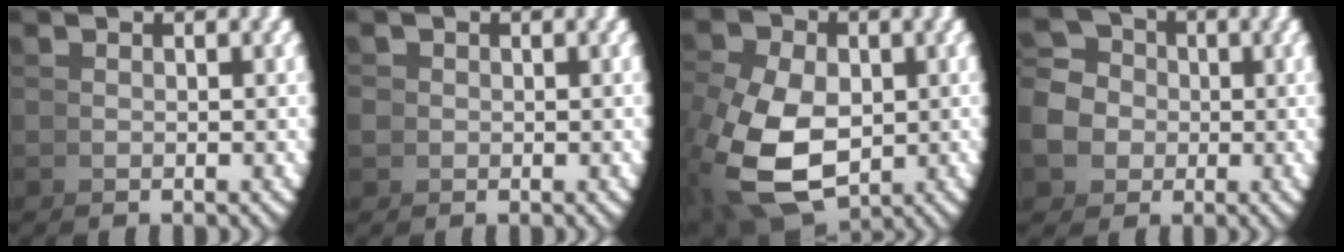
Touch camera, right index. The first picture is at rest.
{"total": 1.0, "force": [0.2, 0.9, 0.2], "torque": [0.001, -0.003, 0.005]}
{"total": 7.2, "force": [-1.1, 5.1, 4.9], "torque": [-0.113, -0.041, 0.007]}
{"total": 8.2, "force": [-0.1, 7.5, 3.3], "torque": [-0.076, -0.026, 0.002]}